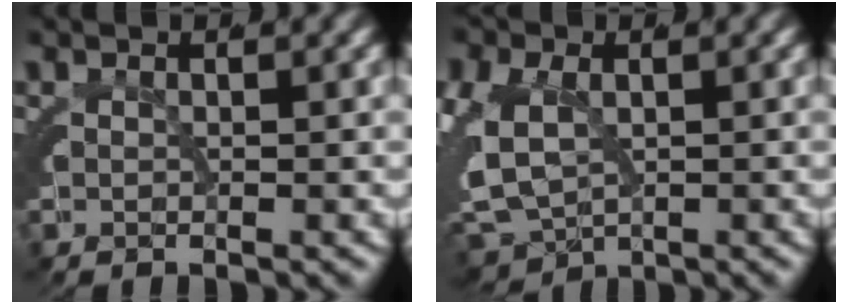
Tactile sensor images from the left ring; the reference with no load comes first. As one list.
[{"total": 10.5, "force": [-2.0, 9.1, 4.8], "torque": [-0.129, -0.039, -0.027]}]